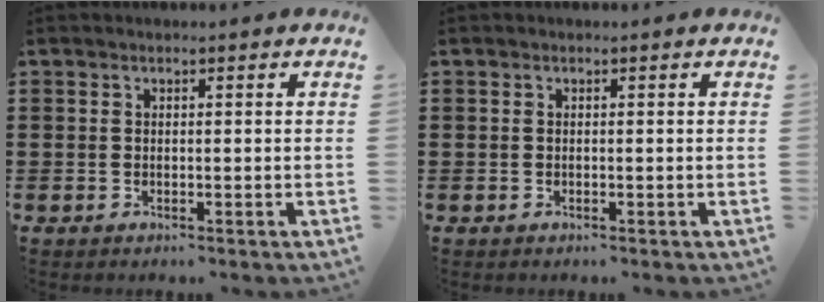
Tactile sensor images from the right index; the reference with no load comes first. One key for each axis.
{"total": 0.0}